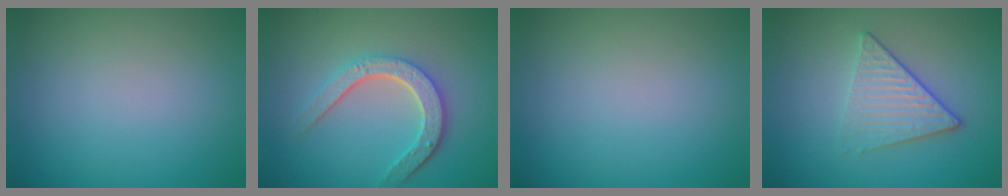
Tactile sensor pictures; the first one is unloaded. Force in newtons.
{"total": 4.6, "press": 3.5, "slide": 3.0}
{"total": 0.0}
{"total": 3.8, "press": 3.0, "slide": 2.4}